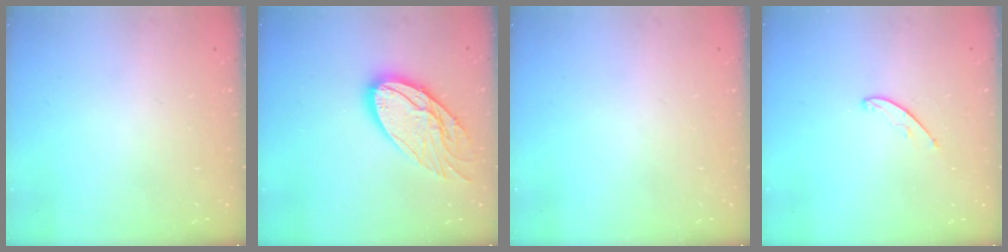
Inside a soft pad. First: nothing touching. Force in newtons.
{"total": 17.0, "press": 16.9, "slide": 1.4}
{"total": 0.0}
{"total": 3.8, "press": 3.8, "slide": 0.3}